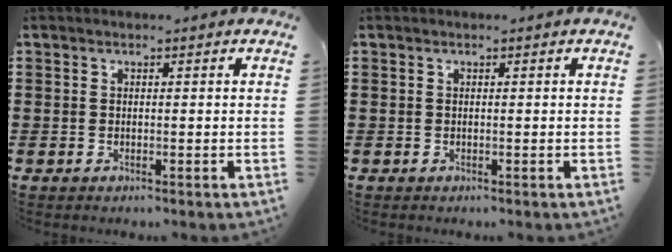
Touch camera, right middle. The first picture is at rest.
{"total": 0.0}